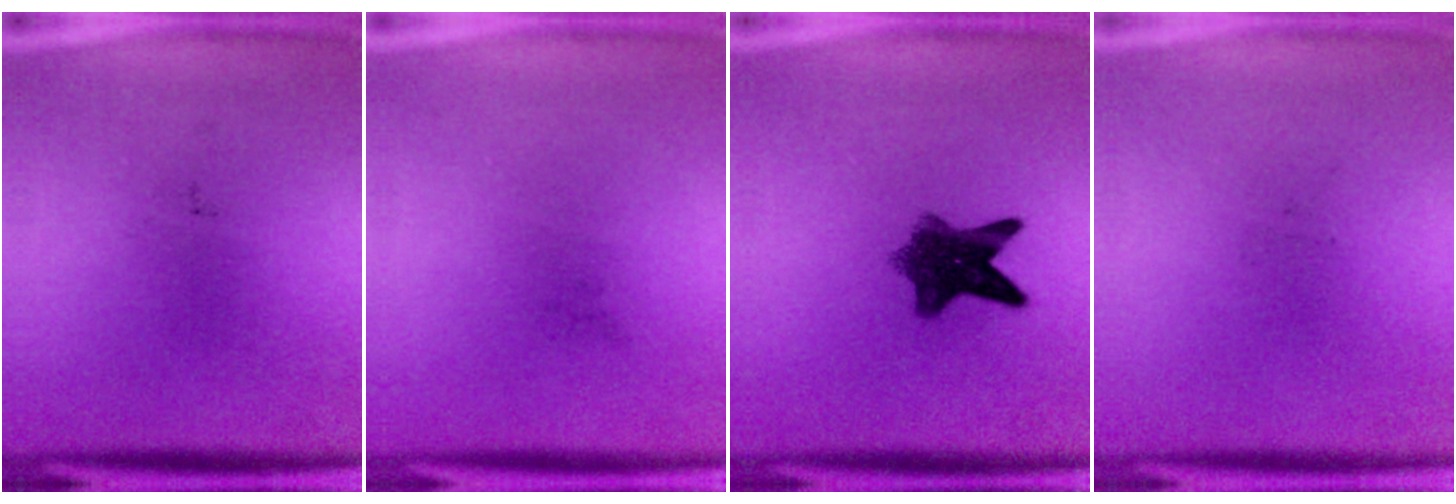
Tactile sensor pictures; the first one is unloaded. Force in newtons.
{"total": 0.0}
{"total": 7.8}
{"total": 0.0}